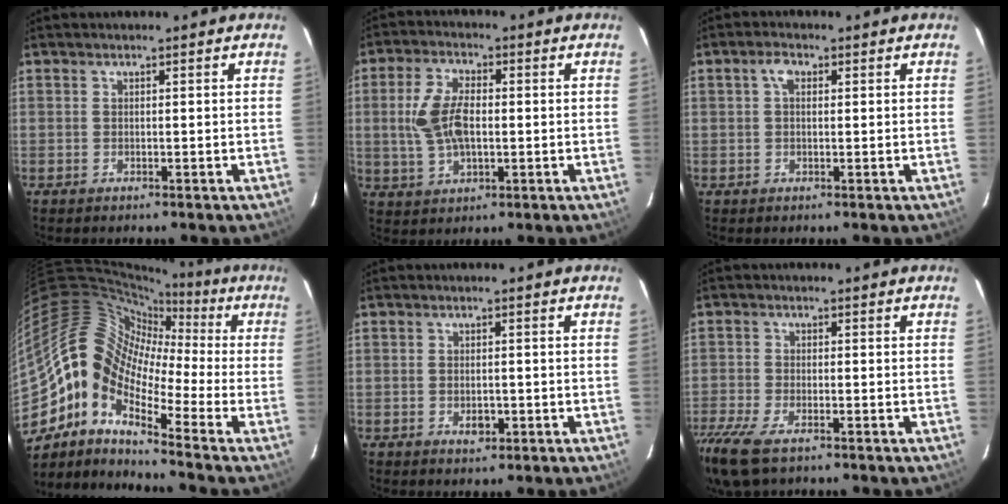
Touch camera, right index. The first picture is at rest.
{"total": 9.7, "force": [0.2, 5.2, 8.1], "torque": [-0.166, 0.005, 0.009]}
{"total": 2.4, "force": [0.7, 1.5, 1.7], "torque": [-0.033, 0.009, 0.012]}
{"total": 15.0, "force": [-4.7, 8.5, 11.5], "torque": [-0.192, 0.003, -0.117]}
{"total": 2.4, "force": [-0.8, 1.6, 1.7], "torque": [-0.028, -0.004, -0.010]}
{"total": 10.9, "force": [-7.4, 4.1, 6.9], "torque": [-0.170, -0.046, -0.142]}